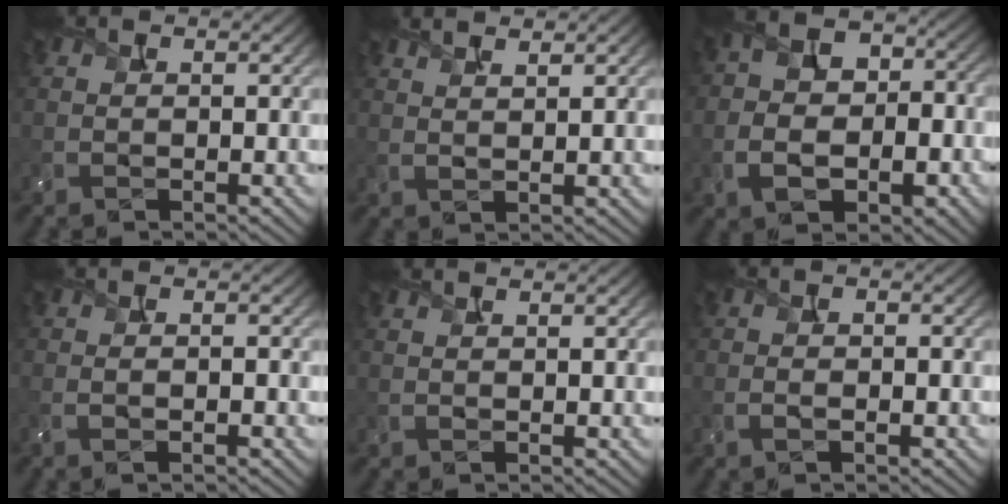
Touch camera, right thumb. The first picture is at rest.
{"total": 2.7, "force": [2.2, 0.4, 1.6], "torque": [-0.026, 0.002, 0.036]}
{"total": 10.2, "force": [-2.7, 7.2, 6.7], "torque": [-0.110, -0.019, -0.053]}
{"total": 2.3, "force": [-0.8, 0.8, 2.0], "torque": [-0.020, 0.006, -0.021]}
{"total": 0.5, "force": [0.4, 0.1, 0.3], "torque": [-0.010, 0.005, 0.007]}
{"total": 2.5, "force": [-0.8, 1.4, 1.9], "torque": [-0.017, 0.004, -0.023]}